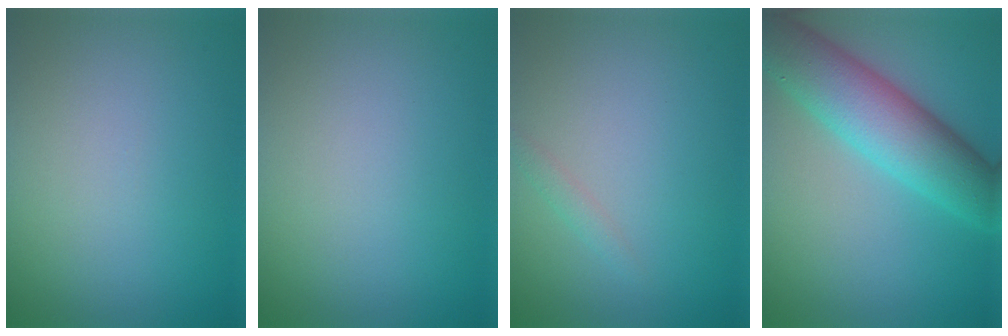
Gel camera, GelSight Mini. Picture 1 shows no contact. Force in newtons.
{"total": 0.0}
{"total": 0.9, "press": 0.9, "slide": 0.0}
{"total": 8.3, "press": 8.3, "slide": 0.1}